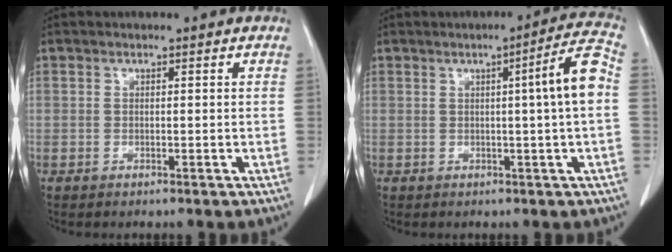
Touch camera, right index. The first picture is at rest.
{"total": 6.9, "force": [0.3, -1.0, 6.9], "torque": [-0.096, 0.006, 0.003]}